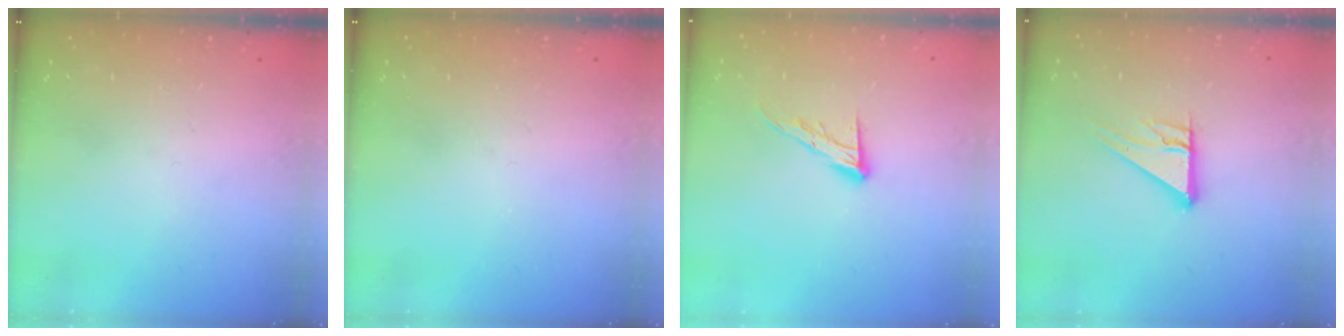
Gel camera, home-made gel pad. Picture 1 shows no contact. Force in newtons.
{"total": 0.0}
{"total": 9.8, "press": 9.8, "slide": 0.6}
{"total": 10.2, "press": 10.2, "slide": 1.0}